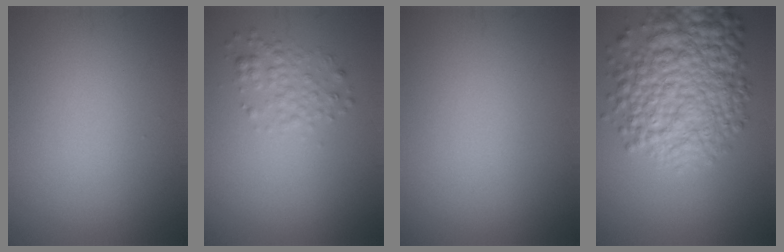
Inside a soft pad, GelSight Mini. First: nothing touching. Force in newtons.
{"total": 2.0, "press": 2.0, "slide": 0.1}
{"total": 0.0}
{"total": 9.9, "press": 9.9, "slide": 0.3}